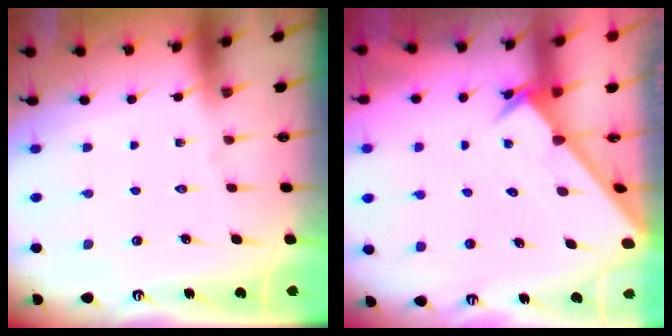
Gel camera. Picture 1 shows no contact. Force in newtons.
{"total": 2.5, "press": 2.5, "slide": 0.2}